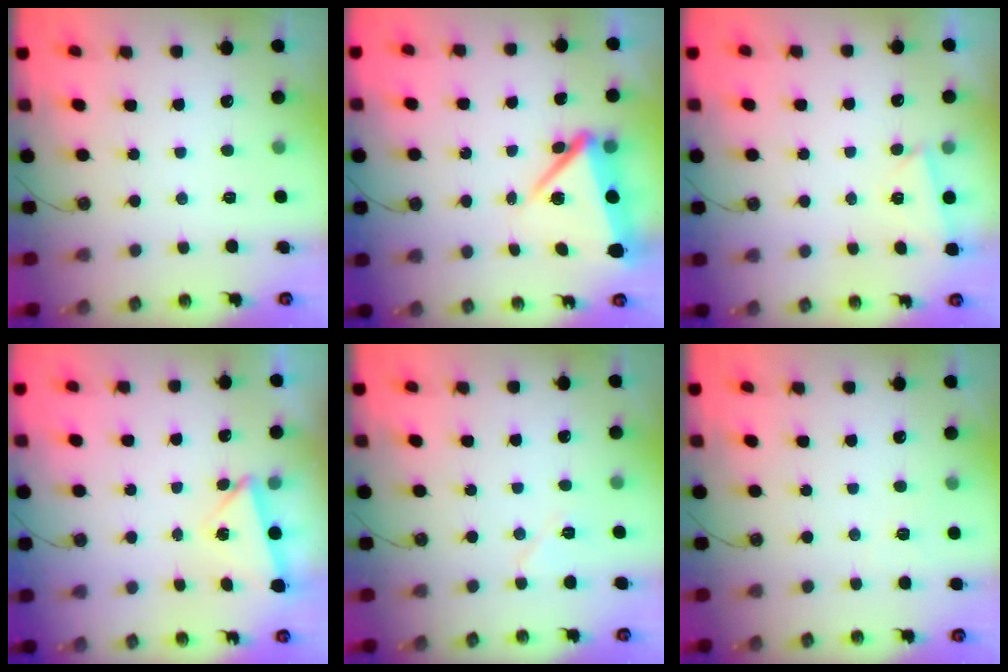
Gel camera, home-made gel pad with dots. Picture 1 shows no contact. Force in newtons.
{"total": 7.7, "press": 7.6, "slide": 0.9}
{"total": 2.4, "press": 2.3, "slide": 0.6}
{"total": 2.9, "press": 2.7, "slide": 1.2}
{"total": 5.2, "press": 4.8, "slide": 2.1}
{"total": 2.7, "press": 1.7, "slide": 2.1}